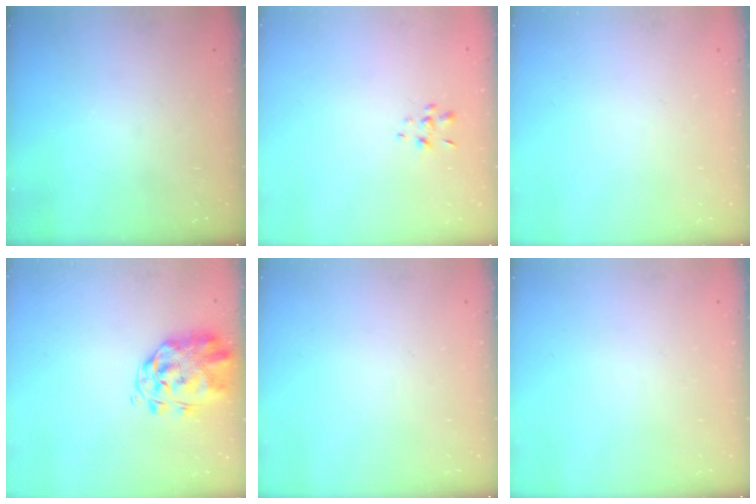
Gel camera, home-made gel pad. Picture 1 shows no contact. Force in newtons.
{"total": 1.3, "press": 1.2, "slide": 0.5}
{"total": 0.0}
{"total": 3.3, "press": 3.2, "slide": 0.9}
{"total": 0.0}
{"total": 0.0}